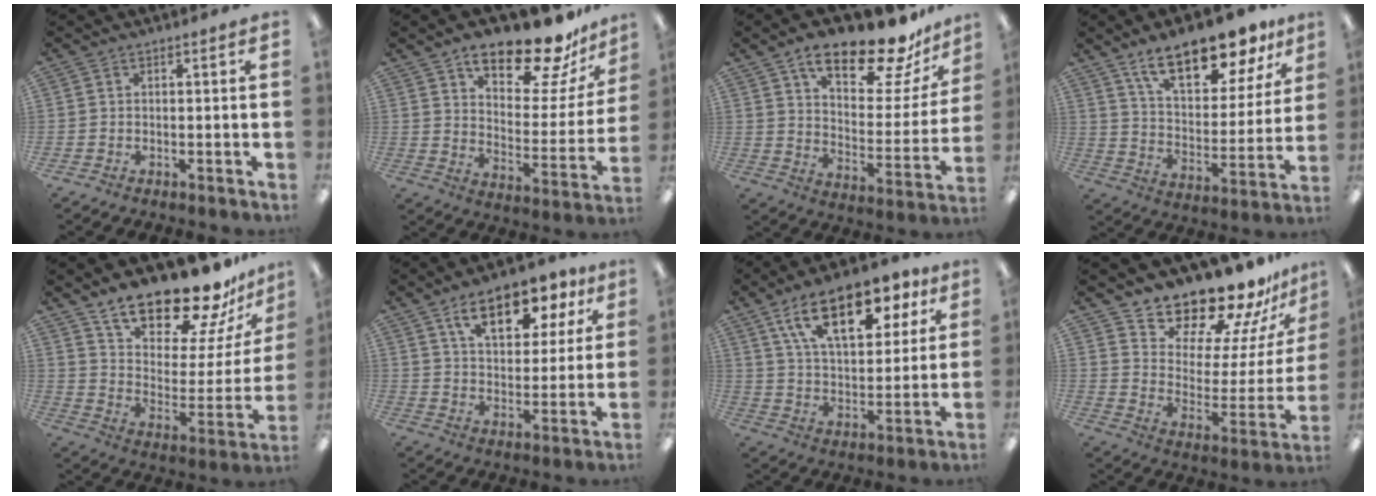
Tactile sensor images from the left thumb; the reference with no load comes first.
{"total": 17.7, "force": [14.0, 5.9, 9.1], "torque": [-0.135, -0.094, 0.235]}
{"total": 19.2, "force": [14.6, 6.5, 10.5], "torque": [-0.161, -0.093, 0.244]}
{"total": 18.8, "force": [13.8, 7.4, 10.4], "torque": [-0.160, -0.079, 0.233]}
{"total": 21.0, "force": [17.5, 6.7, 9.4], "torque": [-0.157, -0.126, 0.300]}
{"total": 14.0, "force": [8.5, 6.8, 8.8], "torque": [-0.130, -0.026, 0.145]}
{"total": 18.5, "force": [10.8, 9.1, 12.0], "torque": [-0.189, -0.033, 0.183]}
{"total": 17.2, "force": [16.1, 4.2, 4.1], "torque": [-0.066, -0.147, 0.271]}